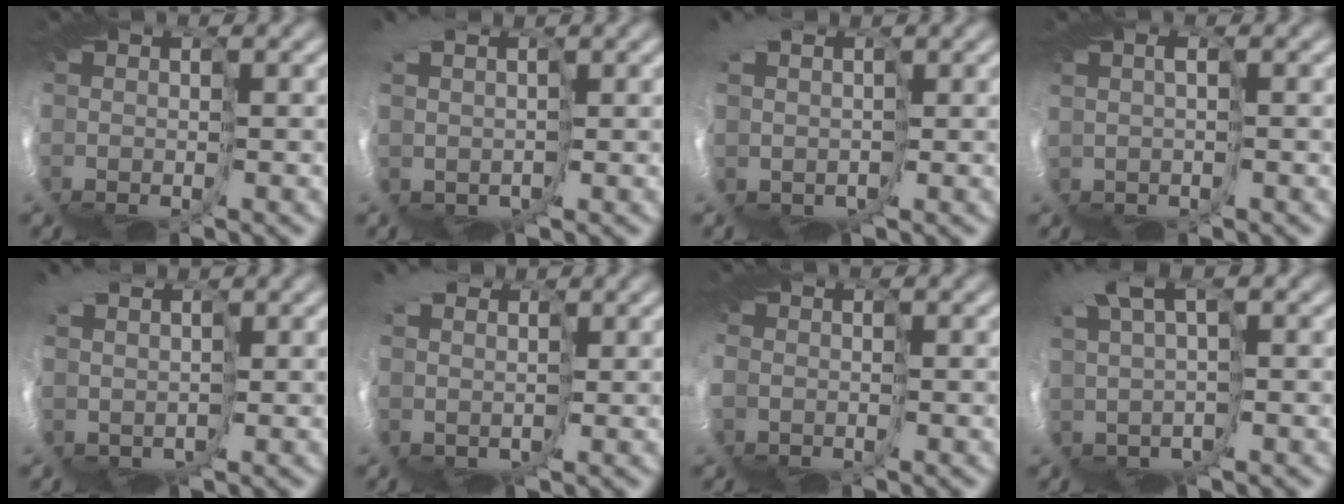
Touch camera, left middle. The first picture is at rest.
{"total": 4.1, "force": [1.1, 3.1, 2.5], "torque": [-0.057, -0.018, 0.010]}
{"total": 4.2, "force": [1.0, 3.3, 2.4], "torque": [-0.051, -0.020, 0.009]}
{"total": 1.1, "force": [1.0, 0.1, 0.4], "torque": [-0.012, 0.002, 0.018]}
{"total": 3.7, "force": [1.6, 2.7, 1.8], "torque": [-0.044, -0.013, 0.016]}
{"total": 4.8, "force": [1.8, 3.9, 2.1], "torque": [-0.041, -0.014, 0.019]}
{"total": 4.8, "force": [-0.8, 4.1, 2.4], "torque": [-0.084, -0.010, -0.014]}
{"total": 3.8, "force": [1.8, 1.4, 3.0], "torque": [-0.084, -0.003, 0.021]}